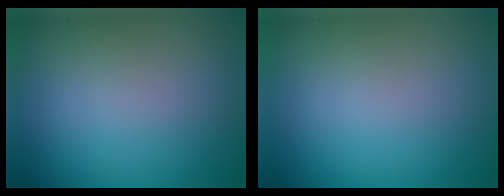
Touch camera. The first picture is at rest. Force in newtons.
{"total": 0.0}